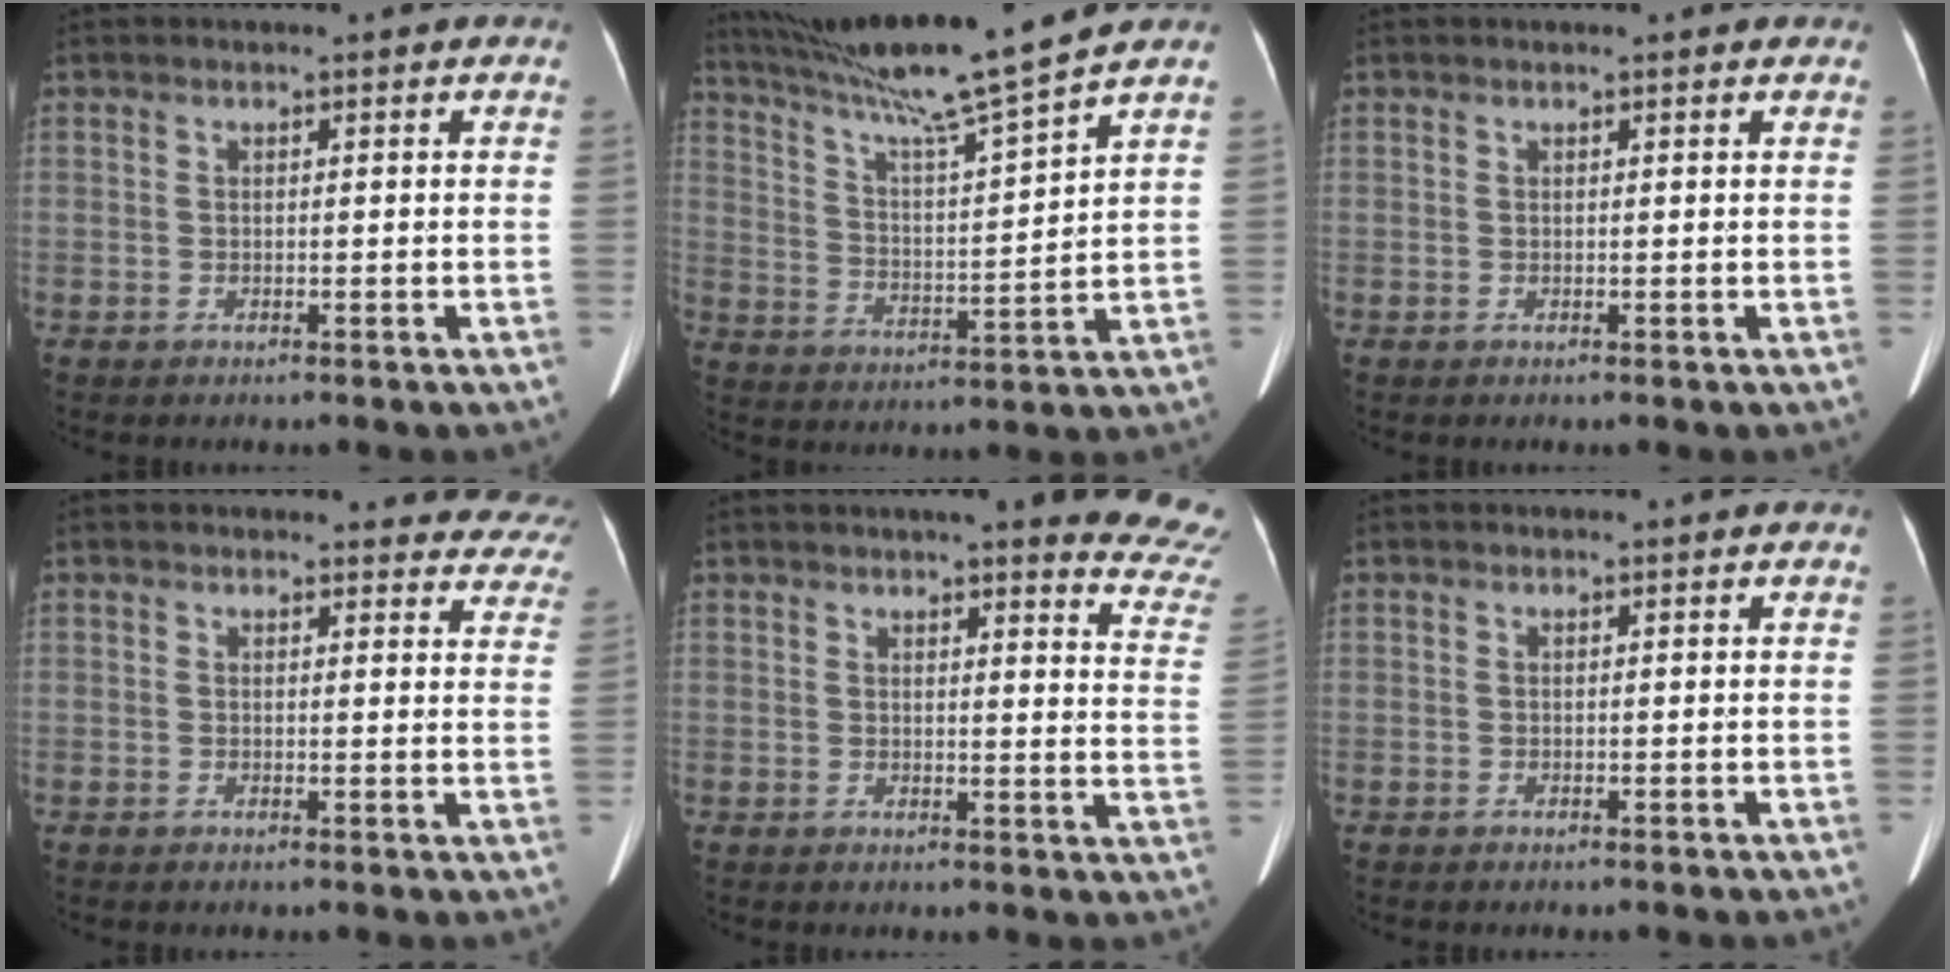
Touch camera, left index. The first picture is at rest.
{"total": 14.9, "force": [12.7, -2.5, 7.5], "torque": [-0.132, -0.011, 0.215]}
{"total": 1.8, "force": [1.5, 0.4, 0.8], "torque": [-0.010, 0.018, 0.013]}
{"total": 13.3, "force": [12.6, 3.9, 1.6], "torque": [0.029, -0.034, 0.102]}
{"total": 17.6, "force": [16.1, 2.2, 6.7], "torque": [-0.052, -0.060, 0.153]}
{"total": 0.0}